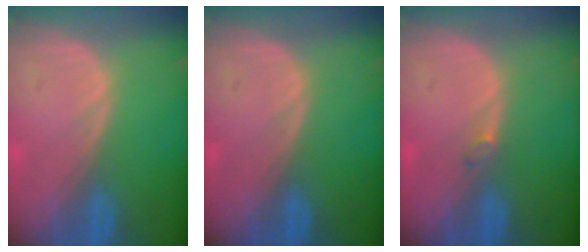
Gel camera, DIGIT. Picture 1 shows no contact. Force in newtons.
{"total": 0.0}
{"total": 0.9, "press": 0.9, "slide": 0.3}